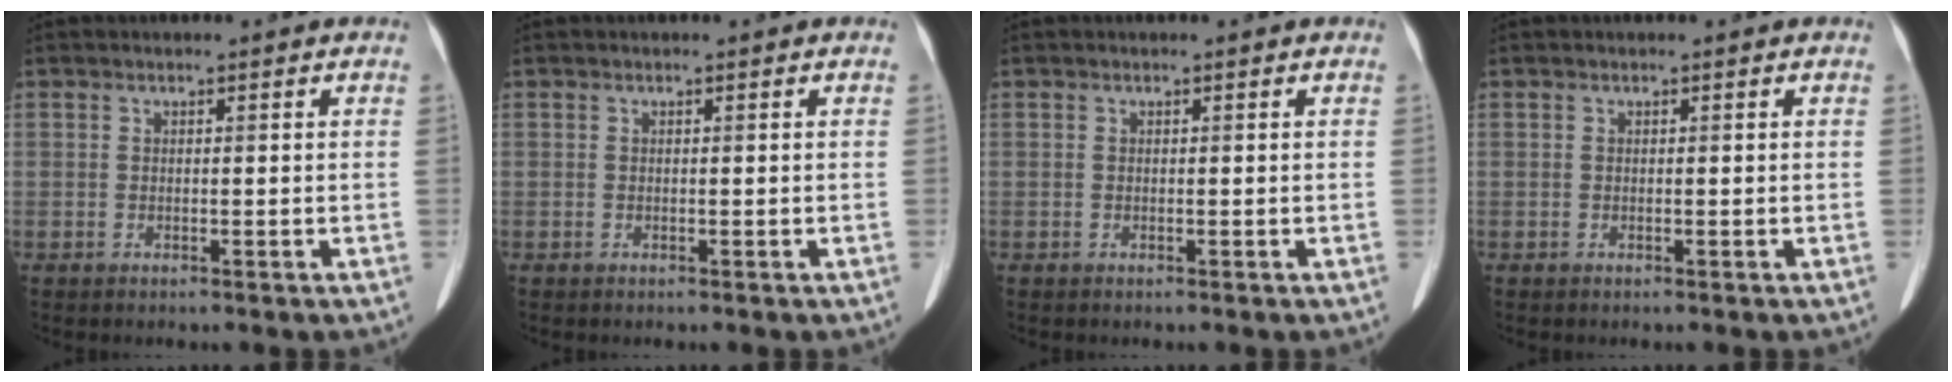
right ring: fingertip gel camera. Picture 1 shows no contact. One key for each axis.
{"total": 0.0}
{"total": 0.0}
{"total": 0.0}